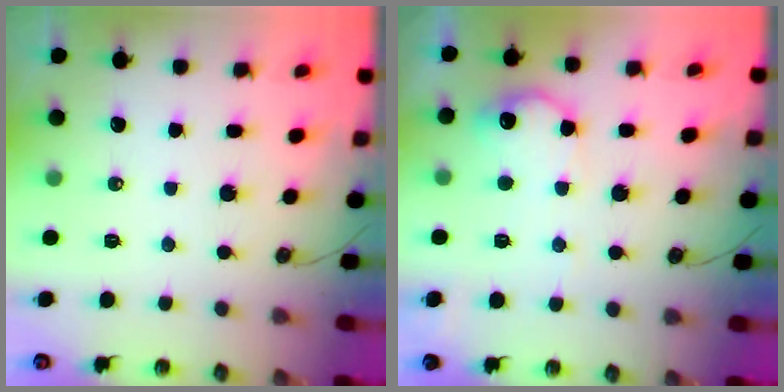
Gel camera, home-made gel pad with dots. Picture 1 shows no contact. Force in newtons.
{"total": 11.6, "press": 11.6, "slide": 0.5}